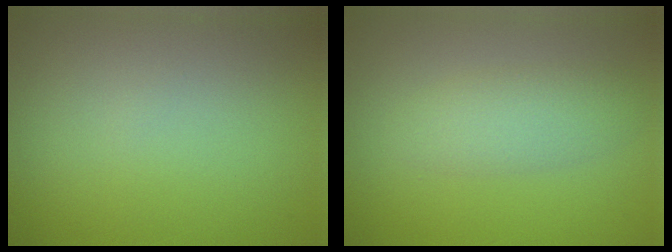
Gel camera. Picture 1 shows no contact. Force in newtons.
{"total": 2.7, "press": 2.7, "slide": 0.0}